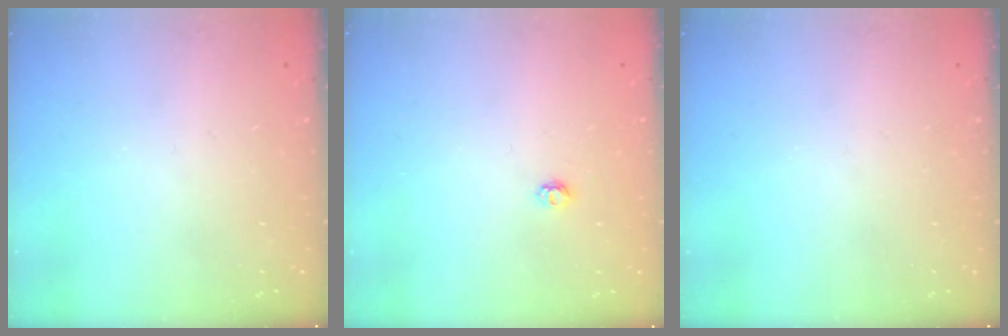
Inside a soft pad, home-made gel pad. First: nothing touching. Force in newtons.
{"total": 2.9, "press": 2.9, "slide": 0.4}
{"total": 0.0}